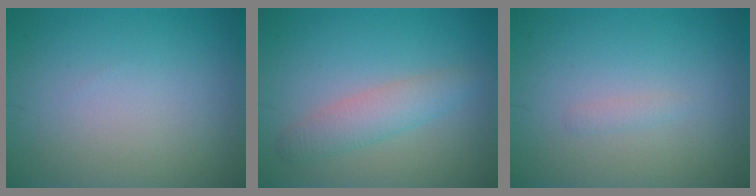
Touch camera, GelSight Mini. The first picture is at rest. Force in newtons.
{"total": 2.8, "press": 2.8, "slide": 0.0}
{"total": 0.7, "press": 0.7, "slide": 0.0}